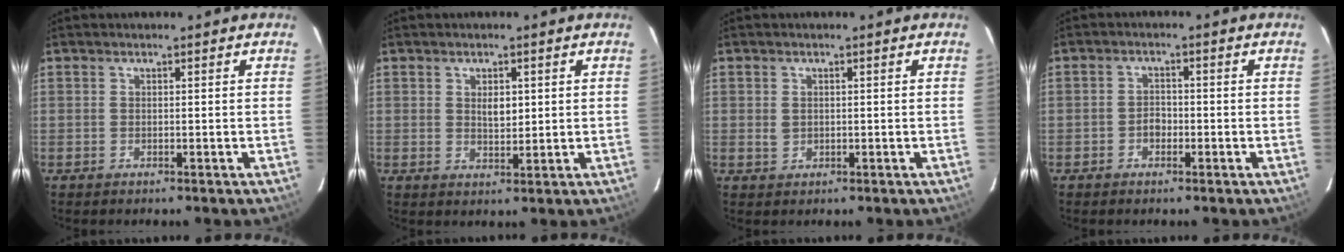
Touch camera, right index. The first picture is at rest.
{"total": 3.2, "force": [0.8, 1.8, 2.5], "torque": [-0.039, 0.001, 0.014]}
{"total": 1.7, "force": [0.1, 1.4, 0.9], "torque": [-0.017, 0.002, 0.004]}
{"total": 2.3, "force": [-1.0, 1.7, 1.1], "torque": [-0.020, 0.008, -0.018]}